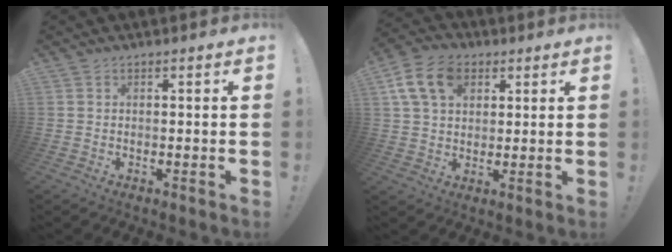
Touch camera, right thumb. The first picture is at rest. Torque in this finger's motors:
{"motor_torque": [0.21, 0.20, 0.34, 0.22, 0.27]}